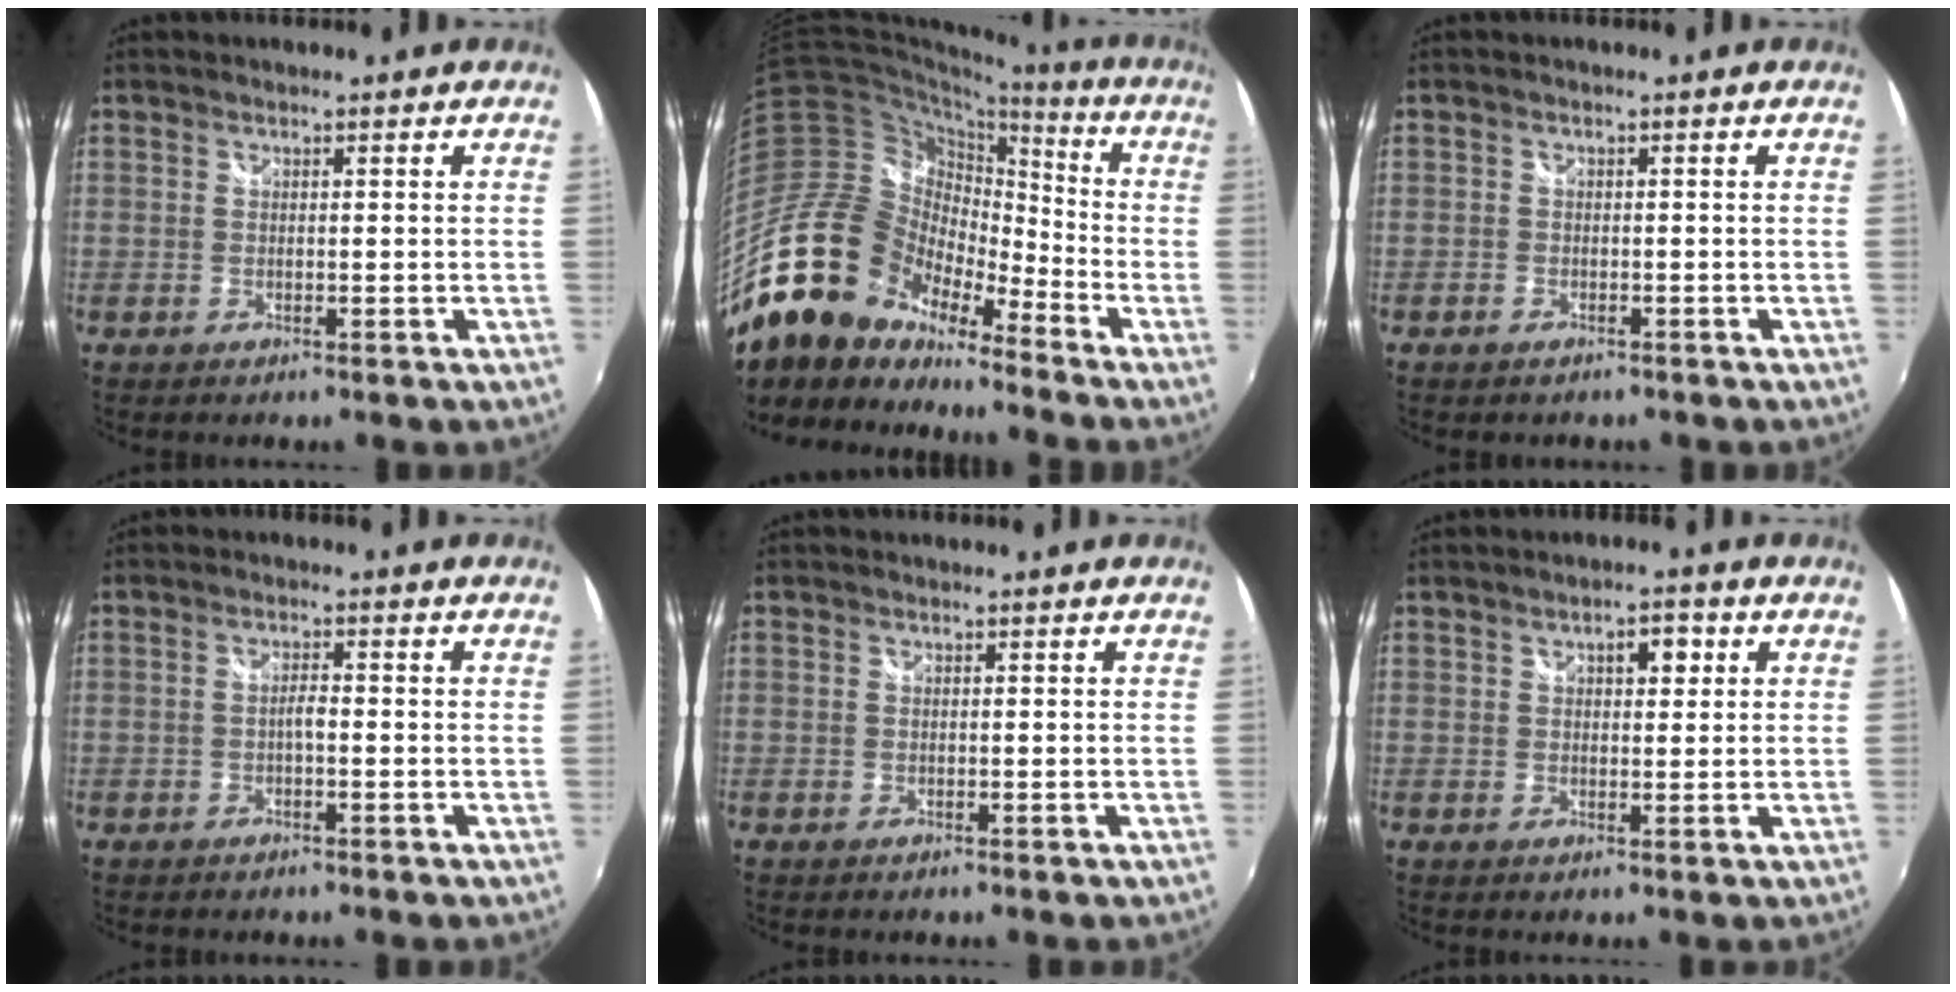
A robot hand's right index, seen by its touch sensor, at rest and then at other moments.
{"total": 20.8, "force": [-15.7, 10.6, 8.7], "torque": [-0.173, 0.004, -0.299]}
{"total": 1.6, "force": [-1.1, 1.1, 0.3], "torque": [-0.012, -0.001, -0.018]}
{"total": 1.5, "force": [-0.7, 0.4, 1.3], "torque": [-0.025, 0.004, -0.014]}
{"total": 0.0}
{"total": 3.5, "force": [1.3, 1.9, 2.6], "torque": [-0.035, 0.011, 0.018]}